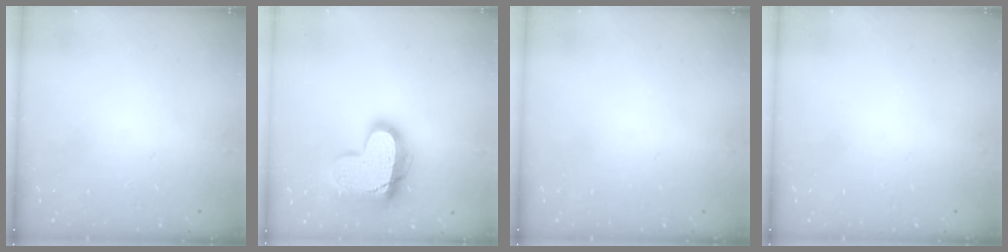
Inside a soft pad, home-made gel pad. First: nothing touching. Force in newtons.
{"total": 18.2, "press": 18.2, "slide": 1.4}
{"total": 0.0}
{"total": 0.0}